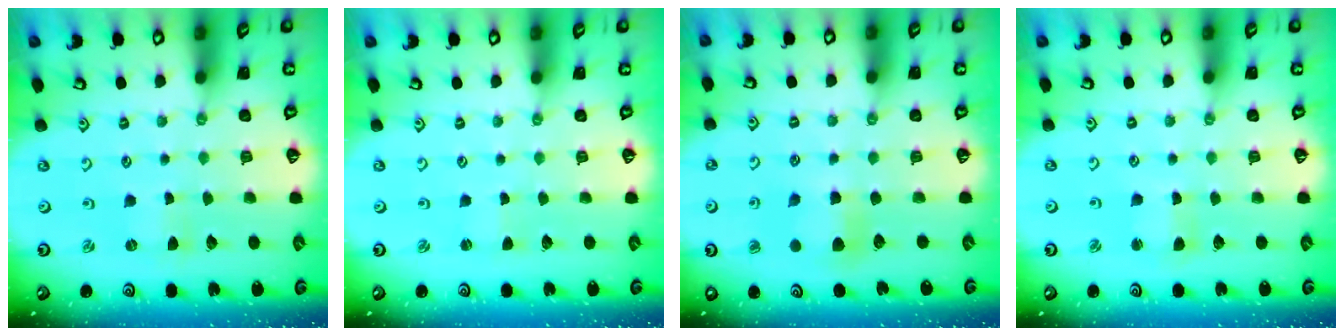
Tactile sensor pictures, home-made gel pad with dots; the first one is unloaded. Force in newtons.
{"total": 0.0}
{"total": 5.7, "press": 5.7, "slide": 0.3}
{"total": 2.2, "press": 2.2, "slide": 0.3}